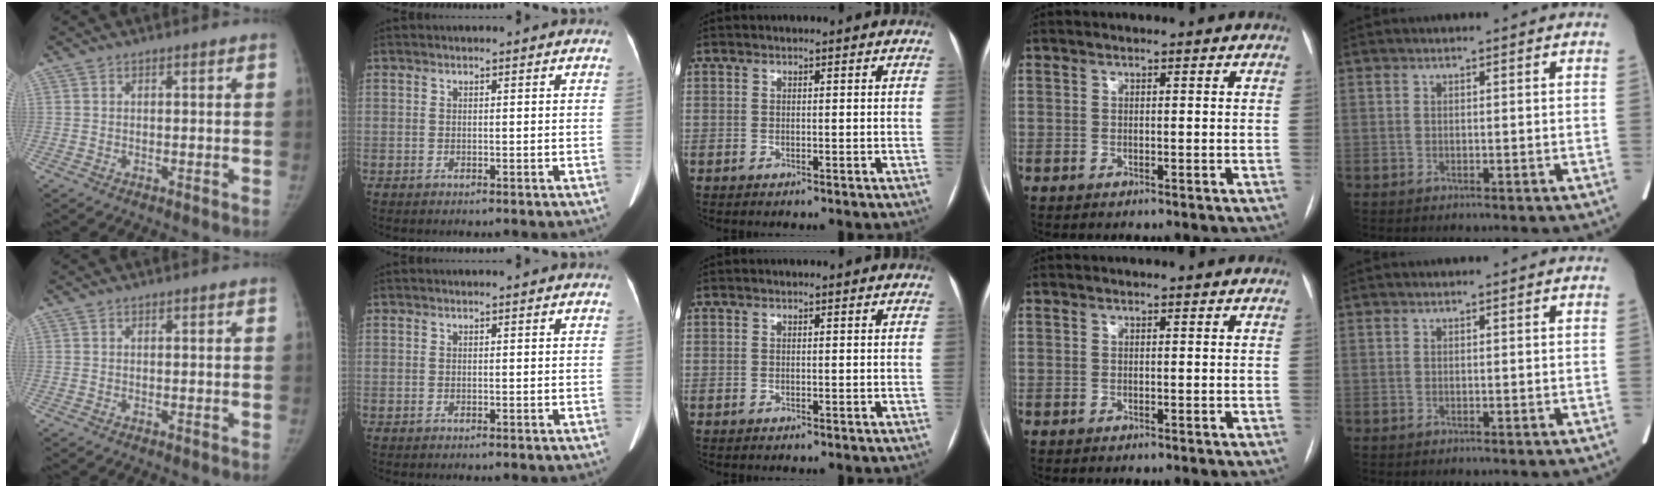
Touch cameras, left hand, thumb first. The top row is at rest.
{}